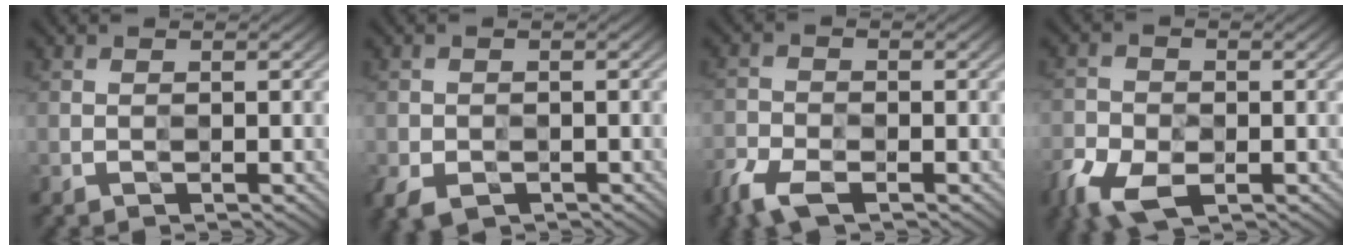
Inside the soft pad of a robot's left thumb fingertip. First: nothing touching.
{"total": 2.8, "force": [-1.5, 2.1, 1.2], "torque": [-0.027, -0.014, -0.028]}
{"total": 5.2, "force": [-3.6, 2.2, 3.0], "torque": [-0.072, -0.012, -0.077]}
{"total": 6.5, "force": [-3.7, 3.6, 4.0], "torque": [-0.098, -0.015, -0.072]}